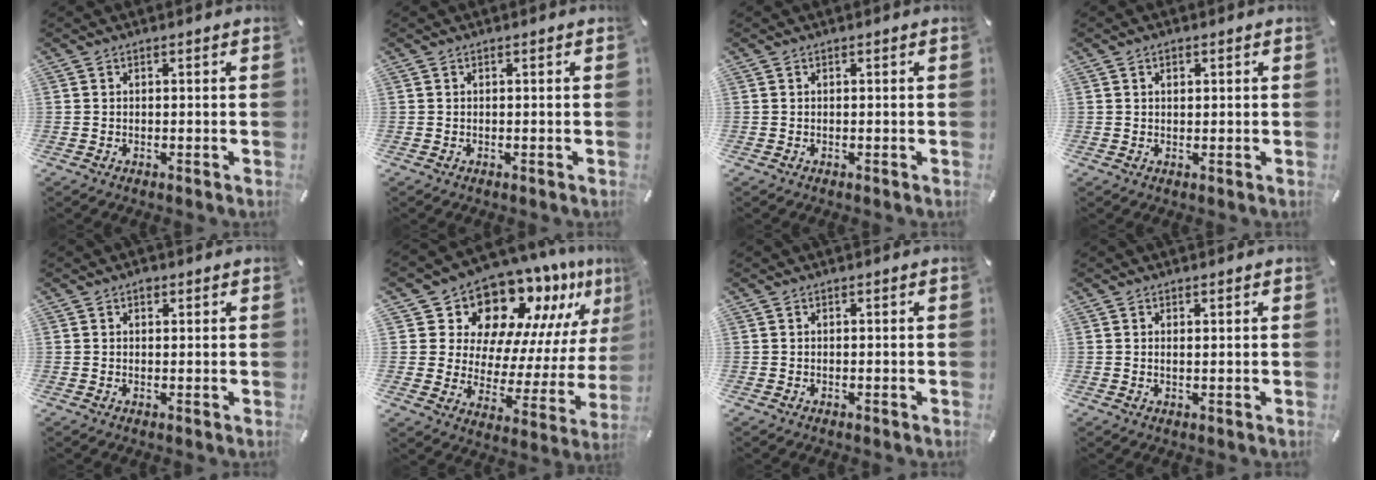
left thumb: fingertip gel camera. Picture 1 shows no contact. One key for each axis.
{"total": 0.0}
{"total": 0.0}
{"total": 1.3, "fx": 0.5, "fy": 0.9, "fz": 0.8, "tx": -0.010, "ty": 0.001, "tz": 0.008}
{"total": 1.3, "fx": 0.7, "fy": 1.0, "fz": 0.6, "tx": -0.005, "ty": 0.000, "tz": 0.010}
{"total": 15.2, "fx": 13.3, "fy": 6.6, "fz": 3.1, "tx": -0.055, "ty": -0.136, "tz": 0.223}
{"total": 0.0}
{"total": 1.2, "fx": 0.7, "fy": 0.2, "fz": 0.9, "tx": -0.010, "ty": -0.004, "tz": 0.009}